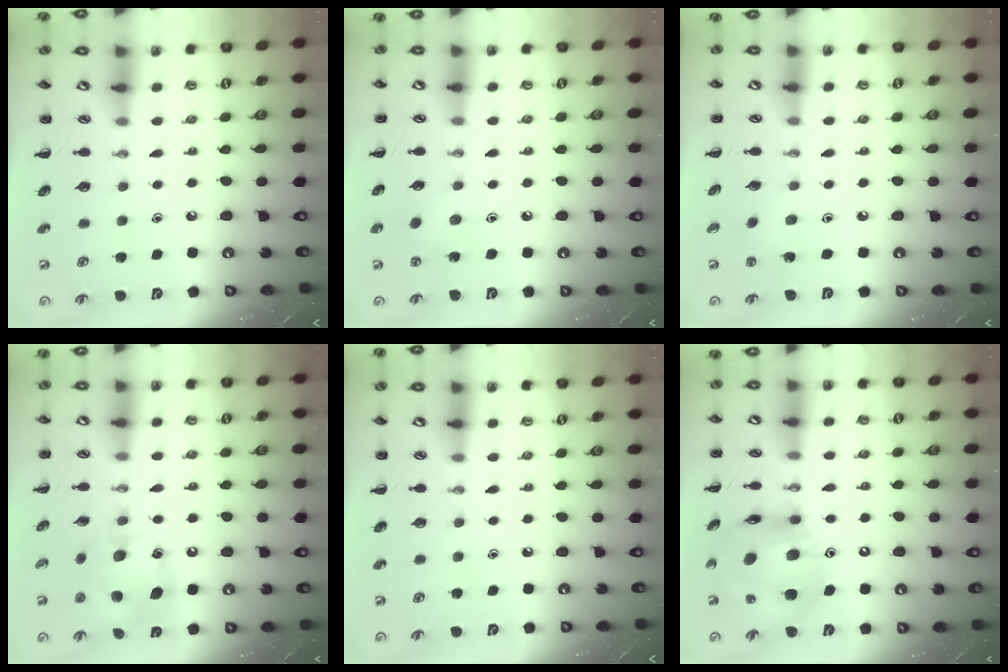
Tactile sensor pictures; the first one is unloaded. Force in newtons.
{"total": 2.8, "press": 2.6, "slide": 0.9}
{"total": 1.1, "press": 1.0, "slide": 0.5}
{"total": 11.4, "press": 11.3, "slide": 1.7}
{"total": 0.0}
{"total": 15.4, "press": 14.7, "slide": 4.6}